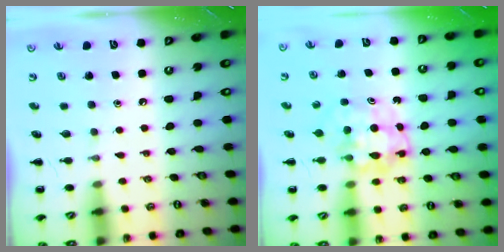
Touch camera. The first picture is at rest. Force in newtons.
{"total": 5.0, "press": 5.0, "slide": 0.8}